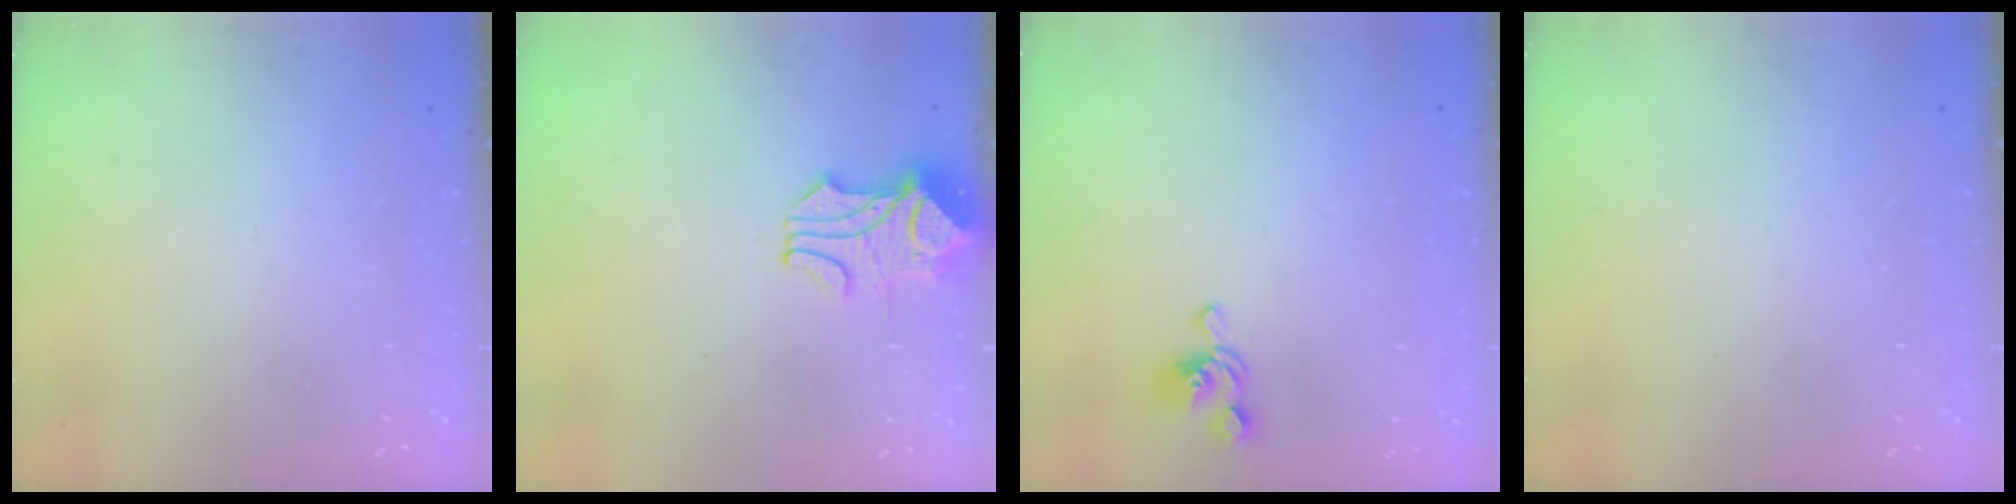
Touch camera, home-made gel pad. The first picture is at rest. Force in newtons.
{"total": 1.8, "press": 1.4, "slide": 1.2}
{"total": 1.5, "press": 1.2, "slide": 1.0}
{"total": 0.0}